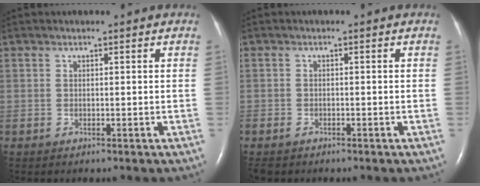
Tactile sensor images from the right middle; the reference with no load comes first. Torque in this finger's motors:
{"motor_torque": [1.00, -1.14, 0.58, 0.10]}